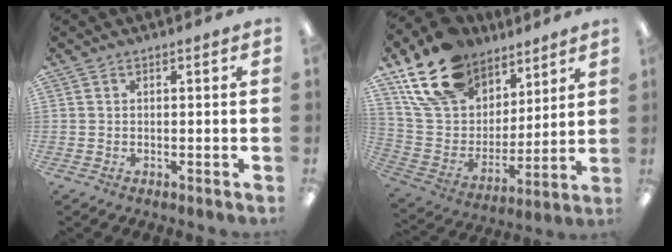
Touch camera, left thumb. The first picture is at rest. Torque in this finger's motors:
{"motor_torque": [2.73, 1.91, 1.55, -1.22, 0.55]}